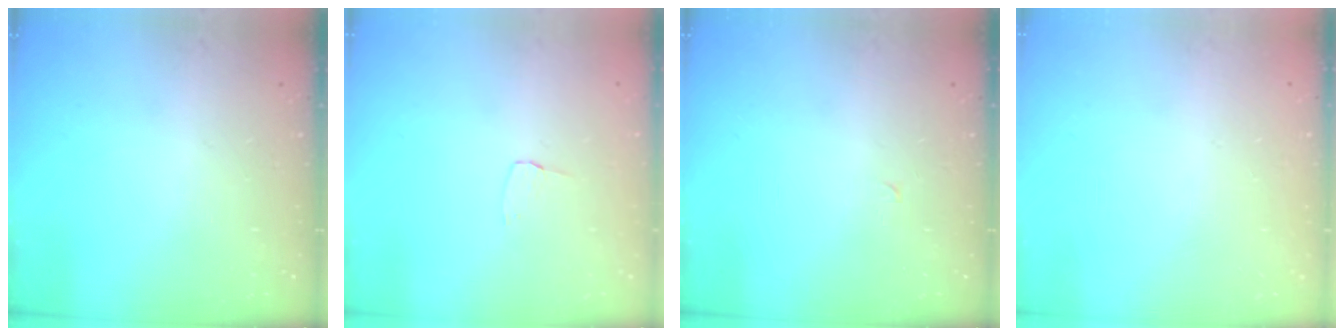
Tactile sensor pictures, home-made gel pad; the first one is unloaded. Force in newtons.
{"total": 2.6, "press": 2.6, "slide": 0.2}
{"total": 0.0}
{"total": 0.0}